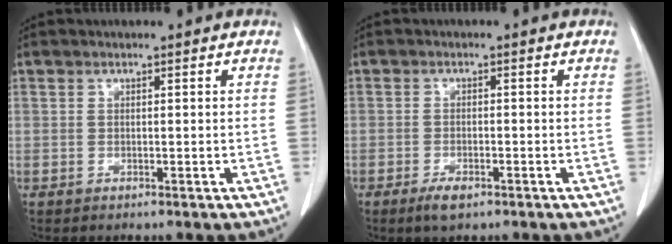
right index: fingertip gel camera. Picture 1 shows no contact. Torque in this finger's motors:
{"motor_torque": [0.25, -0.21, 0.05, 0.02]}